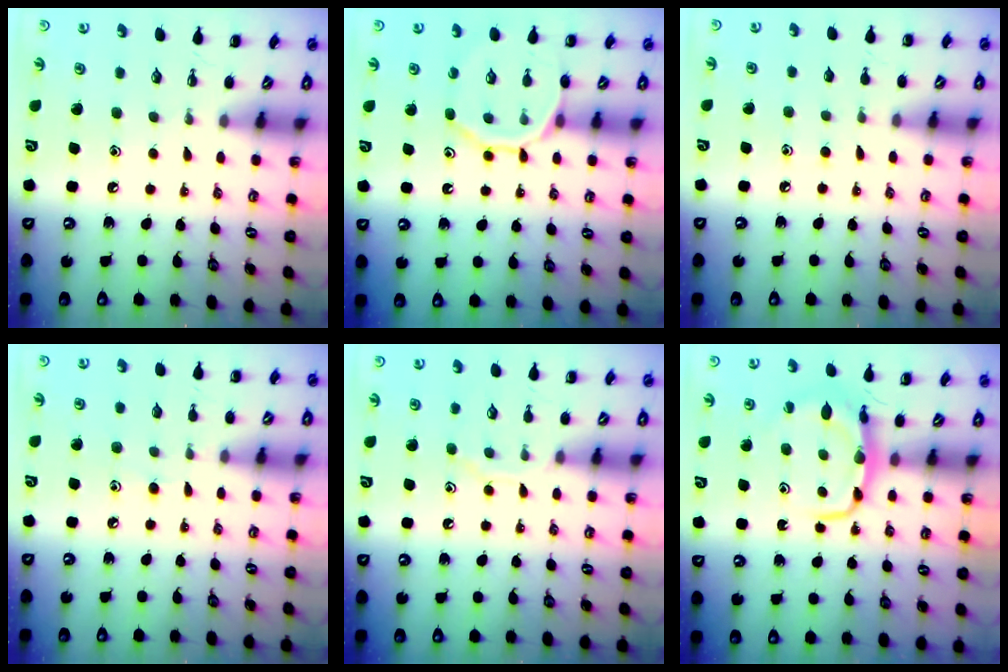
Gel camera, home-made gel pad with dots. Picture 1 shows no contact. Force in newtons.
{"total": 11.8, "press": 11.7, "slide": 1.3}
{"total": 5.3, "press": 5.0, "slide": 1.7}
{"total": 5.0, "press": 4.6, "slide": 2.0}
{"total": 6.8, "press": 6.8, "slide": 0.8}
{"total": 6.6, "press": 6.5, "slide": 0.8}